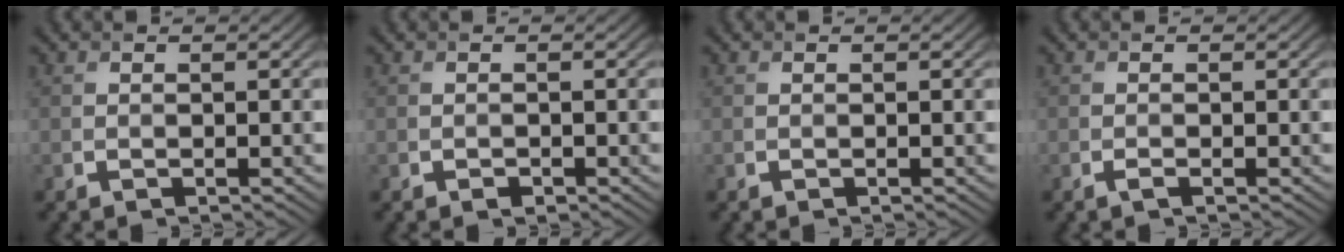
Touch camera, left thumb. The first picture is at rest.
{"total": 0.6, "force": [-0.4, 0.4, 0.3], "torque": [-0.003, -0.003, -0.006]}
{"total": 0.0}
{"total": 0.7, "force": [-0.4, 0.1, 0.5], "torque": [-0.011, -0.002, -0.008]}